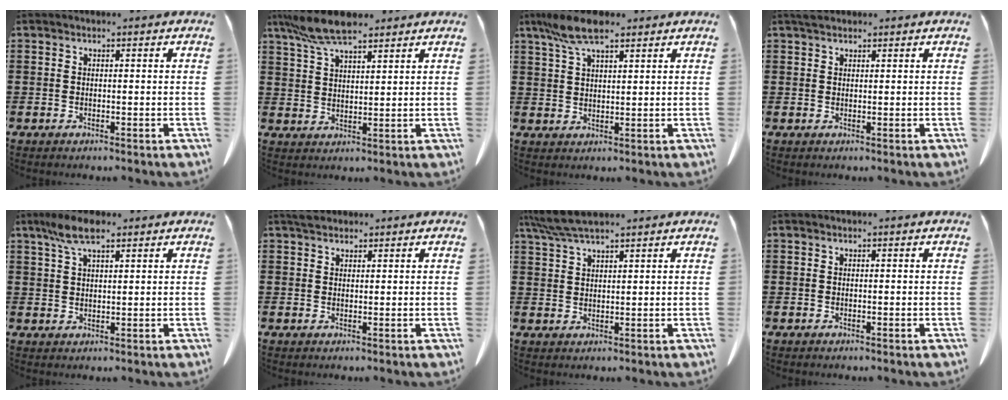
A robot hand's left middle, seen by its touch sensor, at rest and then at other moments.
{"total": 8.1, "force": [6.3, 2.0, 4.6], "torque": [-0.107, -0.009, 0.119]}
{"total": 7.4, "force": [5.0, 2.1, 5.0], "torque": [-0.109, -0.002, 0.092]}
{"total": 1.4, "force": [1.2, 0.5, 0.6], "torque": [-0.015, 0.000, 0.024]}
{"total": 6.0, "force": [3.5, 1.8, 4.5], "torque": [-0.096, 0.005, 0.065]}
{"total": 1.9, "force": [1.6, 0.7, 0.6], "torque": [-0.016, 0.002, 0.033]}
{"total": 5.4, "force": [4.4, 0.6, 3.1], "torque": [-0.070, -0.009, 0.082]}
{"total": 0.0}